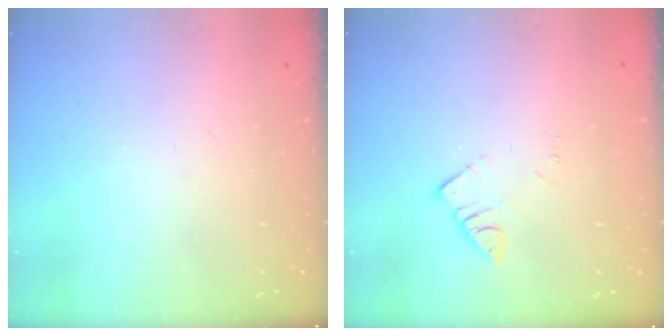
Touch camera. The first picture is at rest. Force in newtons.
{"total": 3.5, "press": 3.5, "slide": 0.2}